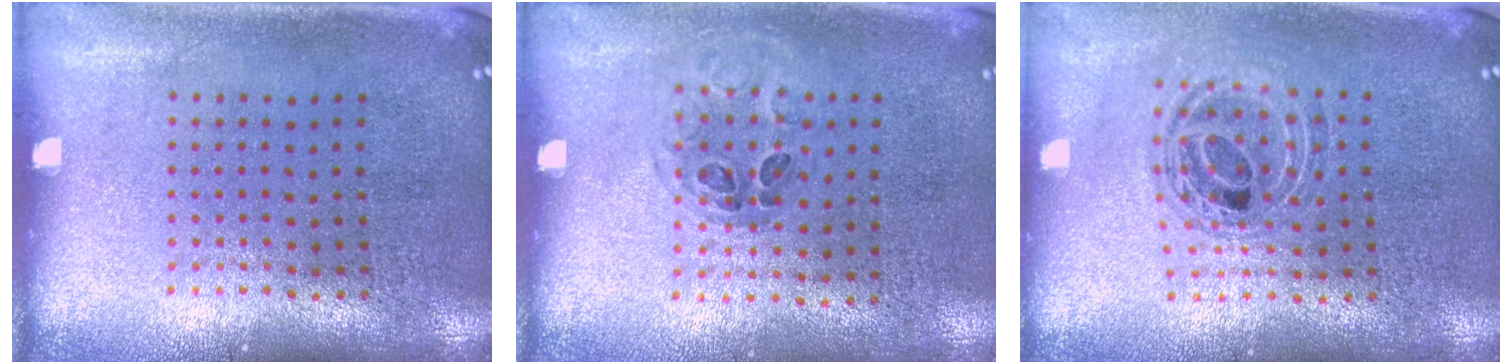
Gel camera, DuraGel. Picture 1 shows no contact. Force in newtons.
{"total": 1.0, "press": 0.6, "slide": 0.7}
{"total": 0.9, "press": 0.9, "slide": 0.2}